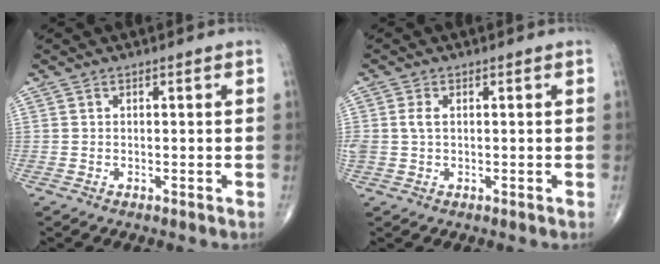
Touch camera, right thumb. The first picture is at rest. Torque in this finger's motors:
{"motor_torque": [0.19, 0.07, 0.49, 0.06, 0.11]}